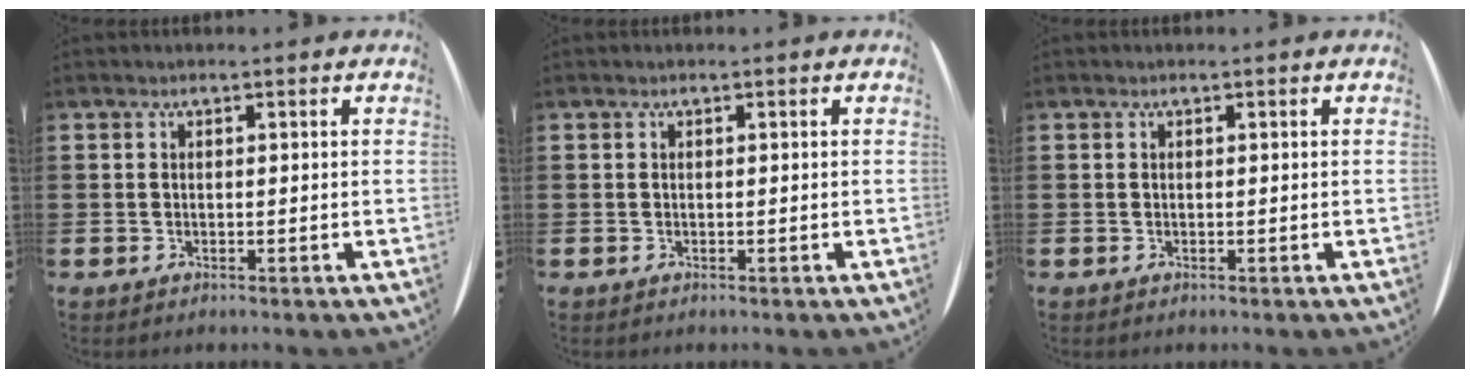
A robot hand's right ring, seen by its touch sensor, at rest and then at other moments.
{"total": 0.0}
{"total": 0.0}